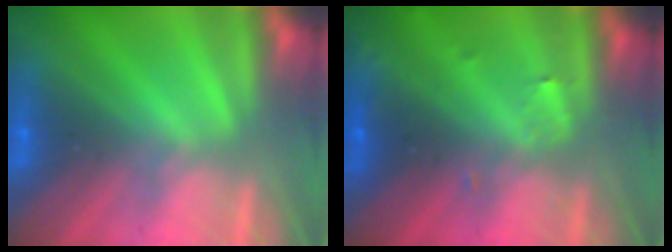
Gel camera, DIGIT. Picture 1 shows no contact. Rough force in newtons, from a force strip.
{"total": 2.9}